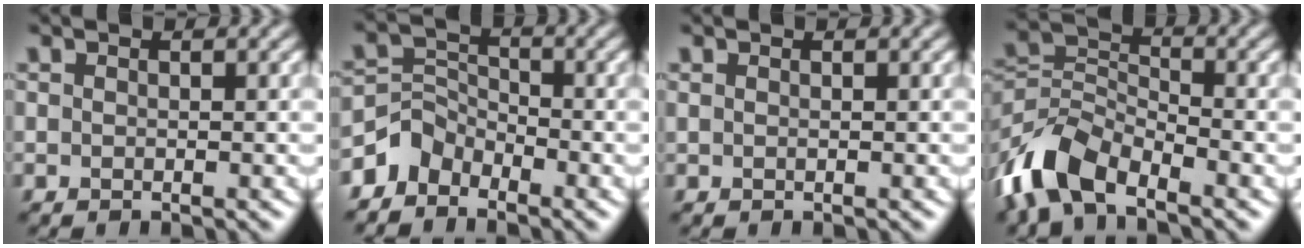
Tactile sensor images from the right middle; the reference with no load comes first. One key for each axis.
{"total": 3.1, "fx": -2.5, "fy": 1.8, "fz": 0.5, "tx": -0.009, "ty": 0.008, "tz": -0.060}
{"total": 0.0}
{"total": 7.2, "fx": -4.7, "fy": 3.5, "fz": 4.1, "tx": -0.083, "ty": 0.002, "tz": -0.108}